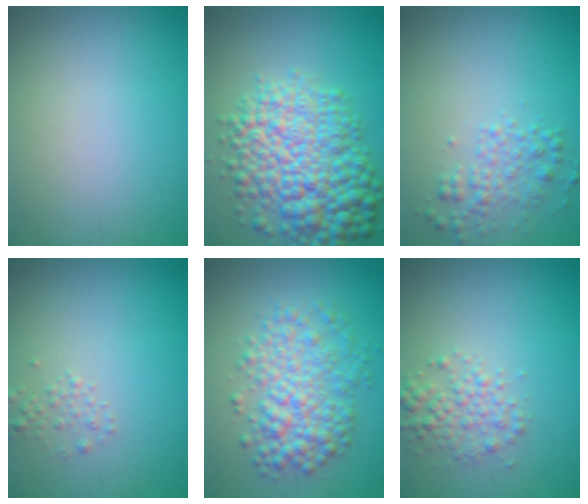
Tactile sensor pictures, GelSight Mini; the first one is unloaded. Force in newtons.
{"total": 9.8, "press": 9.8, "slide": 0.3}
{"total": 2.2, "press": 2.2, "slide": 0.1}
{"total": 1.2, "press": 1.2, "slide": 0.1}
{"total": 5.2, "press": 5.2, "slide": 0.0}
{"total": 2.7, "press": 2.7, "slide": 0.0}